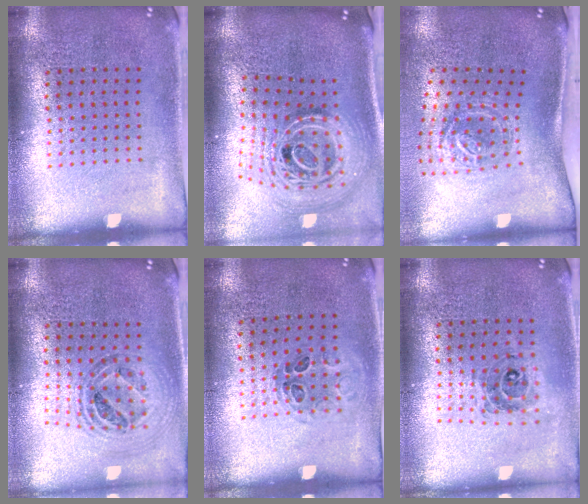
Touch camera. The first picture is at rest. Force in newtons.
{"total": 3.1, "press": 2.1, "slide": 2.3}
{"total": 1.8, "press": 1.2, "slide": 1.3}
{"total": 1.0, "press": 1.0, "slide": 0.1}
{"total": 0.9, "press": 0.6, "slide": 0.7}
{"total": 0.6, "press": 0.6, "slide": 0.2}